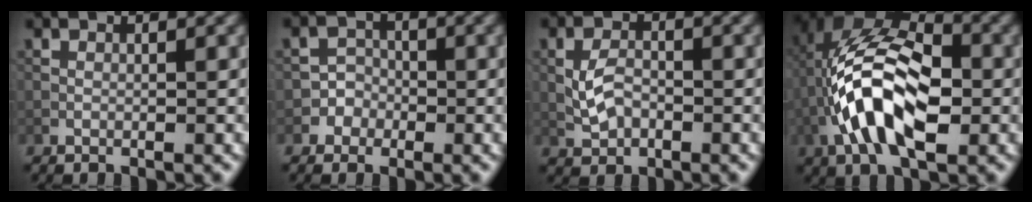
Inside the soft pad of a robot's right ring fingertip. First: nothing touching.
{"total": 1.8, "force": [-0.8, 1.6, -0.3], "torque": [0.025, 0.011, -0.017]}
{"total": 2.3, "force": [-0.3, 1.6, 1.7], "torque": [-0.039, 0.003, -0.004]}
{"total": 11.0, "force": [-2.0, 5.8, 9.2], "torque": [-0.183, 0.014, -0.042]}